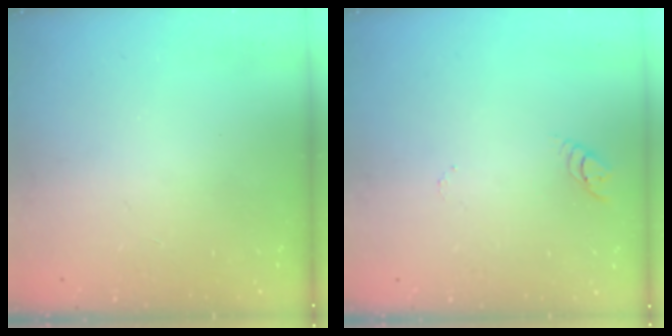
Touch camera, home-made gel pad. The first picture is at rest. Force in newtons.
{"total": 2.8, "press": 2.8, "slide": 0.2}